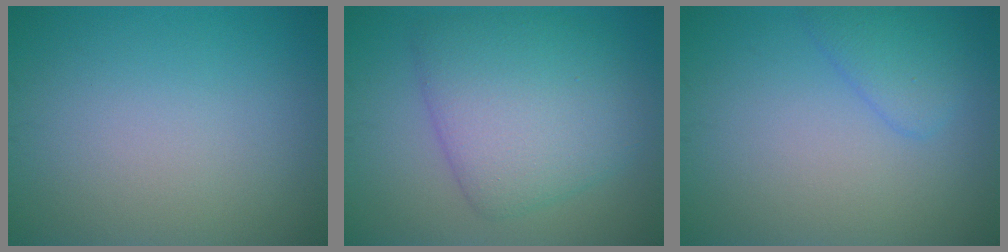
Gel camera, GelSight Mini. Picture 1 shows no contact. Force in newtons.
{"total": 7.1, "press": 7.1, "slide": 0.2}
{"total": 2.2, "press": 2.1, "slide": 0.2}